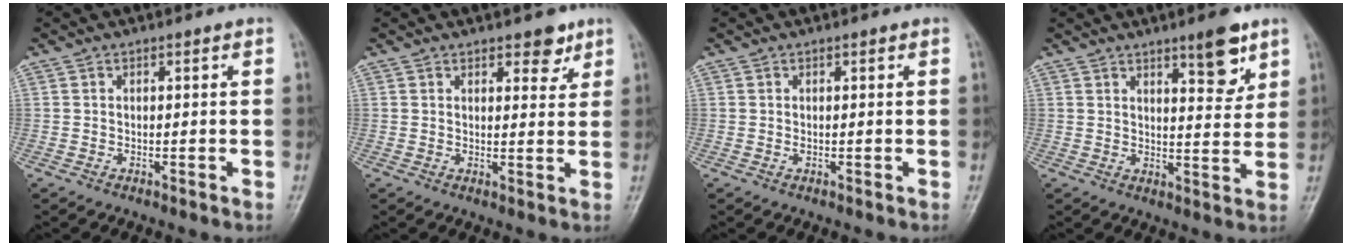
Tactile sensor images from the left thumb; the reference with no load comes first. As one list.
[{"total": 4.0, "force": [2.7, 2.0, 2.2], "torque": [-0.007, -0.015, 0.035]}, {"total": 0.6, "force": [0.2, 0.3, 0.5], "torque": [-0.006, 0.000, 0.004]}, {"total": 7.5, "force": [4.8, 2.2, 5.3], "torque": [-0.057, -0.032, 0.067]}]